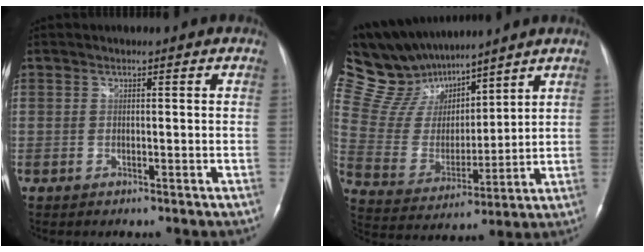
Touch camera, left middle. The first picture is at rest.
{"total": 14.3, "force": [12.7, 4.6, 4.9], "torque": [-0.113, 0.023, 0.251]}